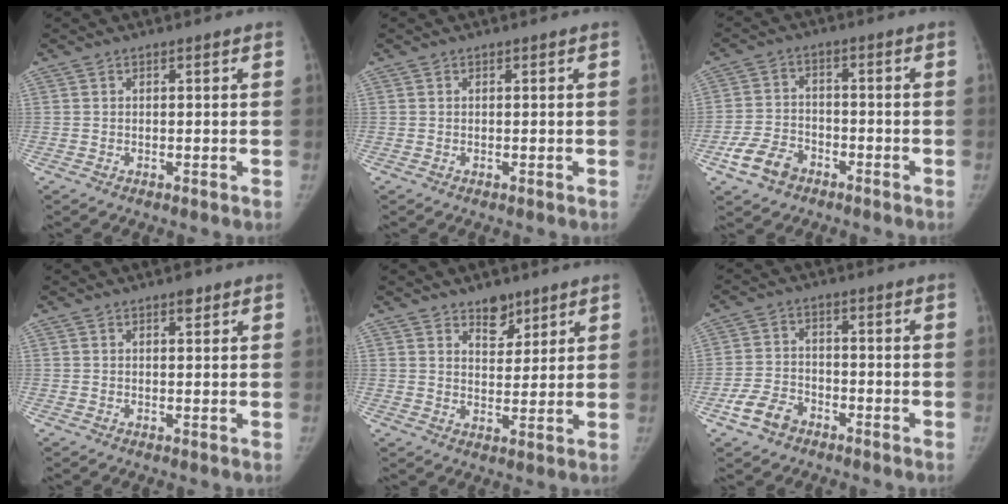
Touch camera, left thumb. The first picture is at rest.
{"total": 0.0}
{"total": 7.5, "force": [-4.3, 5.1, 3.4], "torque": [-0.059, 0.023, -0.079]}
{"total": 1.5, "force": [1.0, 0.7, 1.0], "torque": [-0.008, -0.004, 0.012]}
{"total": 5.4, "force": [3.9, 3.0, 2.3], "torque": [-0.005, -0.028, 0.064]}
{"total": 6.3, "force": [-3.8, 4.2, 2.8], "torque": [-0.049, 0.023, -0.069]}